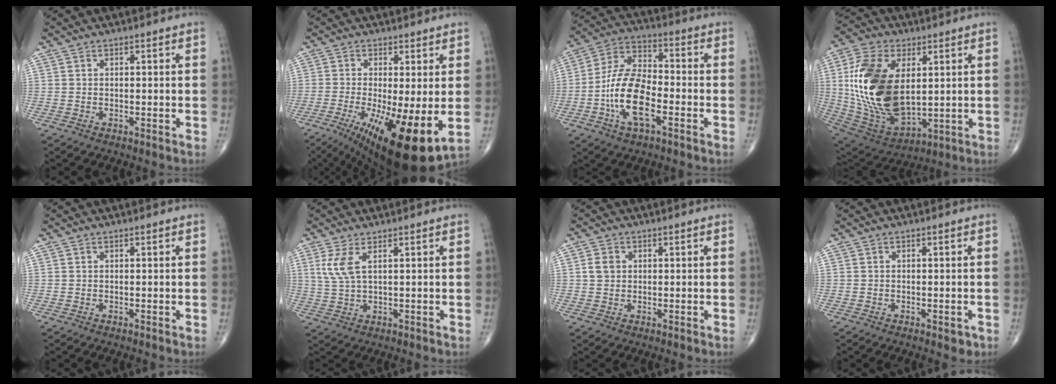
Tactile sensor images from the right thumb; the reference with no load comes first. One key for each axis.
{"total": 16.4, "fx": -4.3, "fy": 4.4, "fz": 15.1, "tx": -0.238, "ty": -0.028, "tz": -0.054}
{"total": 14.1, "fx": -4.2, "fy": 6.5, "fz": 11.9, "tx": -0.232, "ty": 0.030, "tz": -0.085}
{"total": 23.5, "fx": 3.1, "fy": 13.6, "fz": 18.9, "tx": -0.359, "ty": -0.022, "tz": 0.068}
{"total": 0.0}
{"total": 4.3, "fx": 1.7, "fy": 1.2, "fz": 3.8, "tx": -0.096, "ty": -0.004, "tz": 0.043}
{"total": 2.6, "fx": 0.5, "fy": 2.2, "fz": 1.4, "tx": -0.019, "ty": 0.002, "tz": 0.008}
{"total": 1.7, "fx": -0.8, "fy": 0.9, "fz": 1.3, "tx": -0.012, "ty": -0.001, "tz": -0.008}